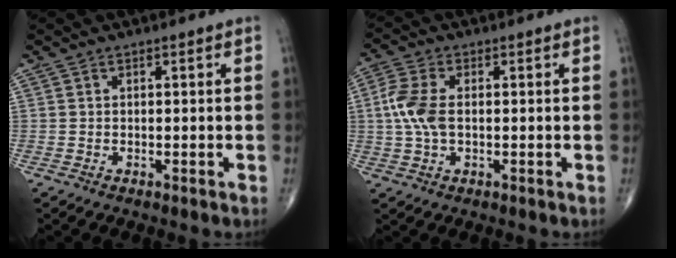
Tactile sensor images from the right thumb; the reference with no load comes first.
{"total": 7.1, "force": [0.2, 4.0, 5.9], "torque": [-0.148, 0.011, 0.001]}